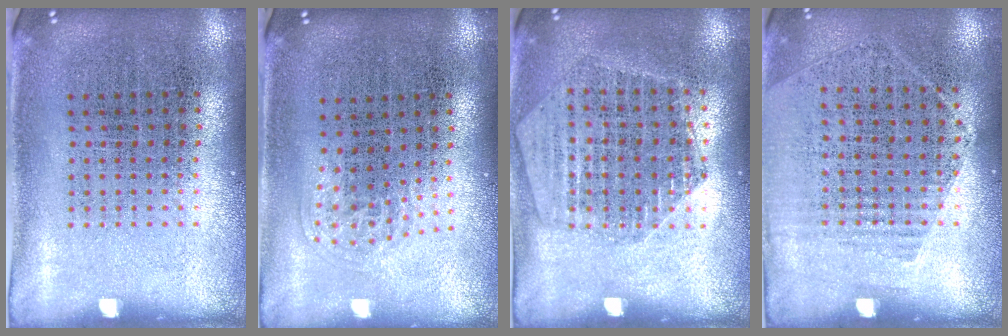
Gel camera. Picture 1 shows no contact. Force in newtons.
{"total": 1.0, "press": 0.7, "slide": 0.7}
{"total": 1.6, "press": 1.6, "slide": 0.2}
{"total": 1.3, "press": 1.0, "slide": 0.8}